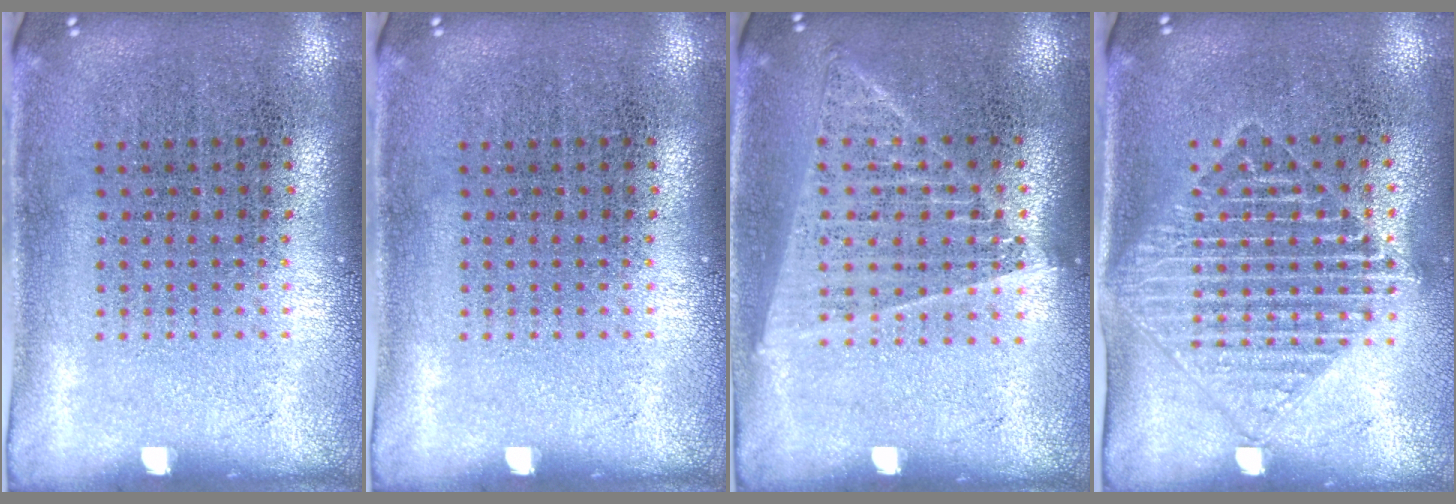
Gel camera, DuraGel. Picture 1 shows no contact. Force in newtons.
{"total": 0.0}
{"total": 1.4, "press": 1.3, "slide": 0.4}
{"total": 1.6, "press": 1.4, "slide": 0.8}